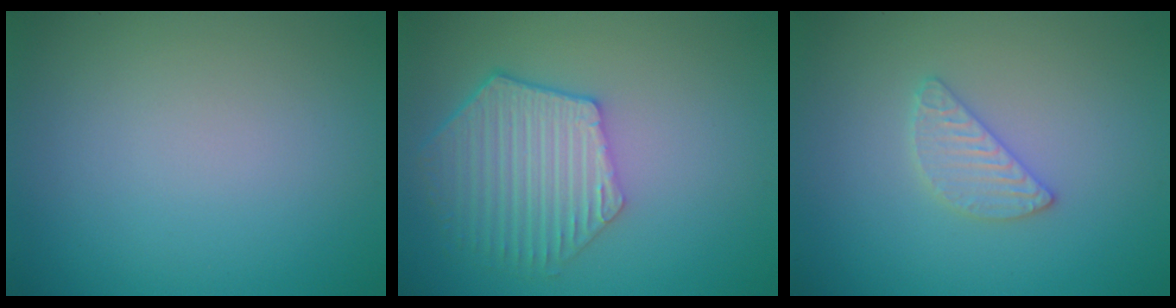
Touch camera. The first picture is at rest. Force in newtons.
{"total": 5.8, "press": 4.6, "slide": 3.5}
{"total": 2.0, "press": 2.0, "slide": 0.2}